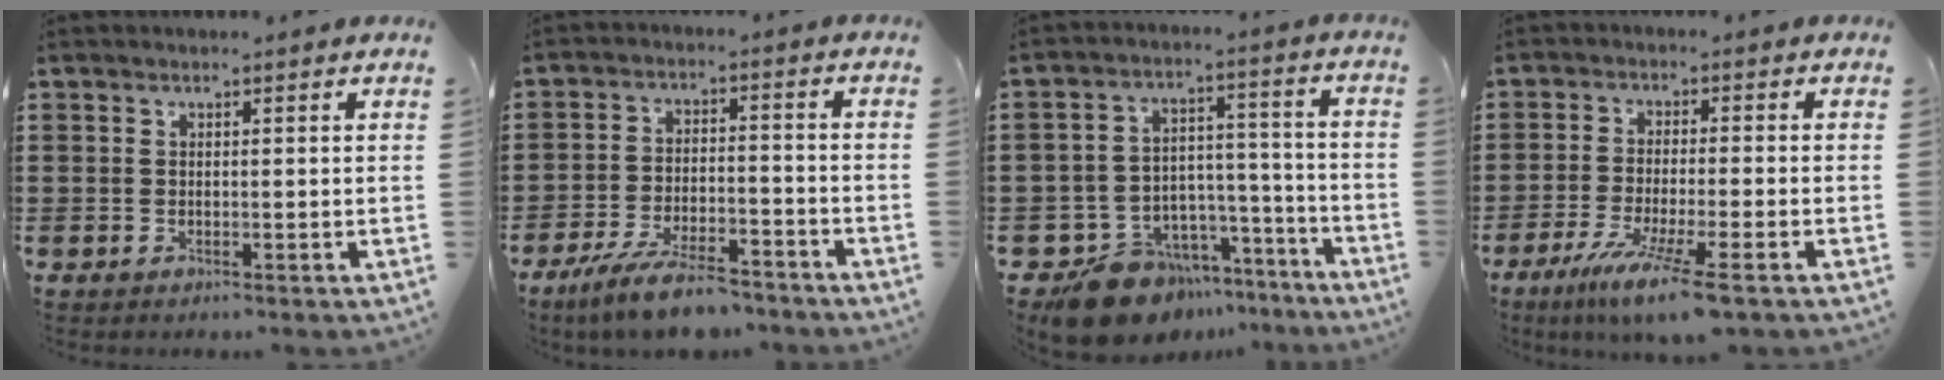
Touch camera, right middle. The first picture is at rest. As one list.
[{"total": 8.2, "force": [-7.0, 1.3, 4.0], "torque": [-0.078, 0.009, -0.132]}, {"total": 11.0, "force": [-9.6, 5.2, 1.8], "torque": [-0.038, 0.048, -0.175]}, {"total": 7.5, "force": [-5.1, 0.0, 5.5], "torque": [-0.105, -0.017, -0.094]}]